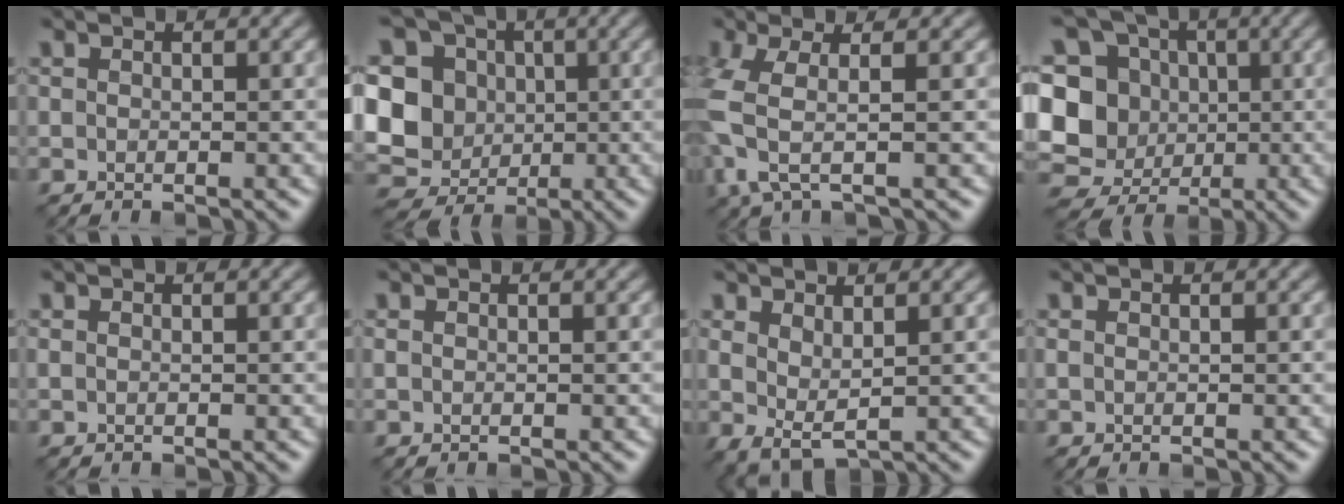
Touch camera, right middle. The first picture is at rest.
{"total": 12.2, "force": [0.3, 11.1, 5.0], "torque": [-0.129, 0.022, -0.020]}
{"total": 4.6, "force": [-1.5, 1.0, 4.2], "torque": [-0.110, -0.010, -0.037]}
{"total": 14.5, "force": [-0.5, 13.5, 5.2], "torque": [-0.152, 0.025, -0.032]}
{"total": 0.0}
{"total": 0.0}
{"total": 2.2, "force": [0.8, 0.5, 1.9], "torque": [-0.043, -0.009, 0.018]}
{"total": 0.0}